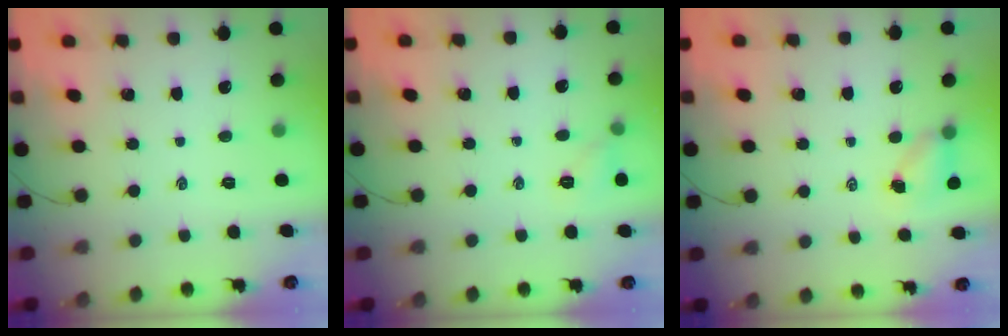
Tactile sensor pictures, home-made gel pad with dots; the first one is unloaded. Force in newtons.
{"total": 5.6, "press": 5.5, "slide": 1.4}
{"total": 3.4, "press": 3.4, "slide": 0.6}